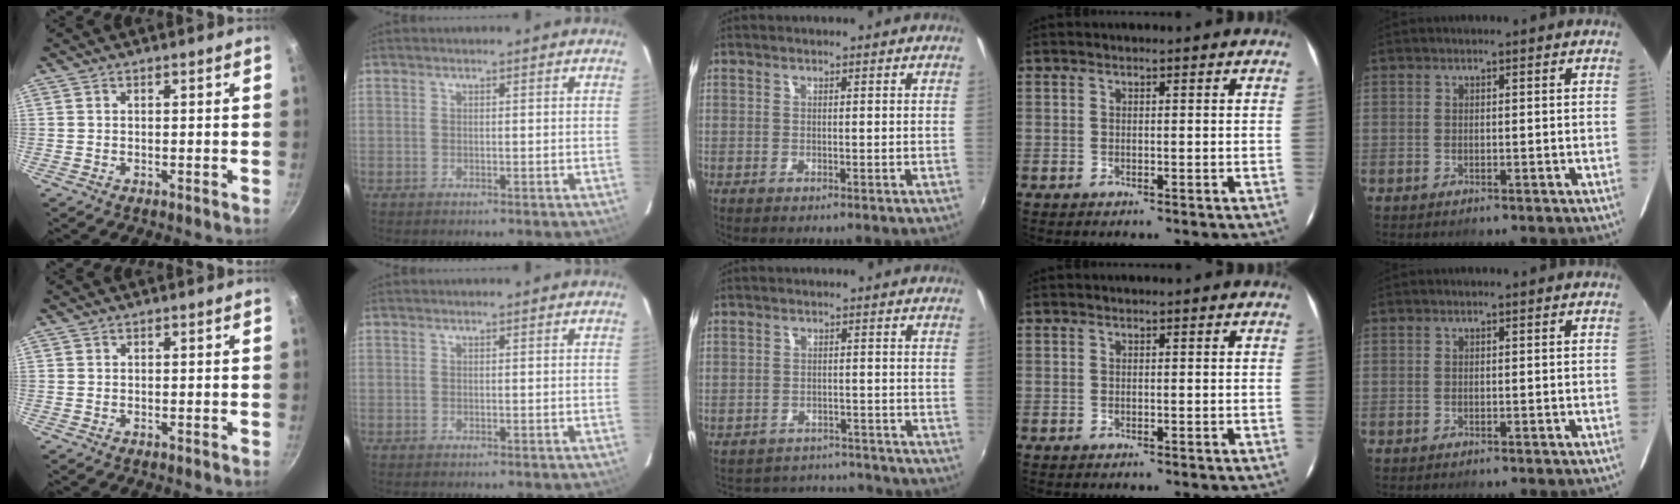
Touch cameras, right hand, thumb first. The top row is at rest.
{"middle": {"total": 10.1, "force": [-8.8, 4.7, 1.5], "torque": [-0.042, 0.037, -0.112]}}